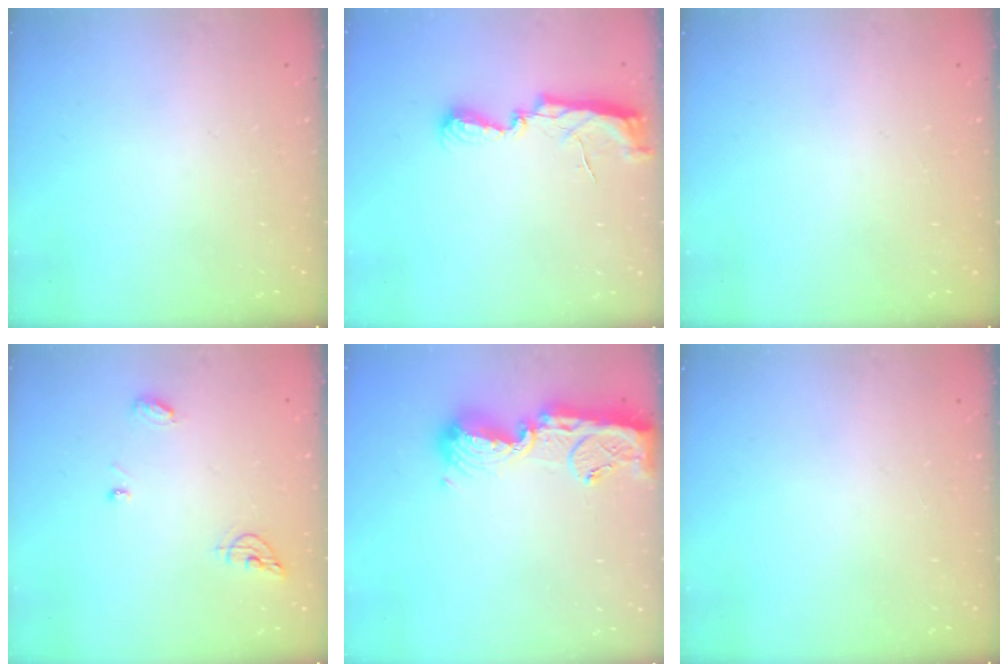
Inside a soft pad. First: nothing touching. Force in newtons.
{"total": 7.3, "press": 7.3, "slide": 0.5}
{"total": 0.0}
{"total": 6.7, "press": 6.7, "slide": 0.3}
{"total": 14.6, "press": 14.5, "slide": 1.4}
{"total": 0.0}